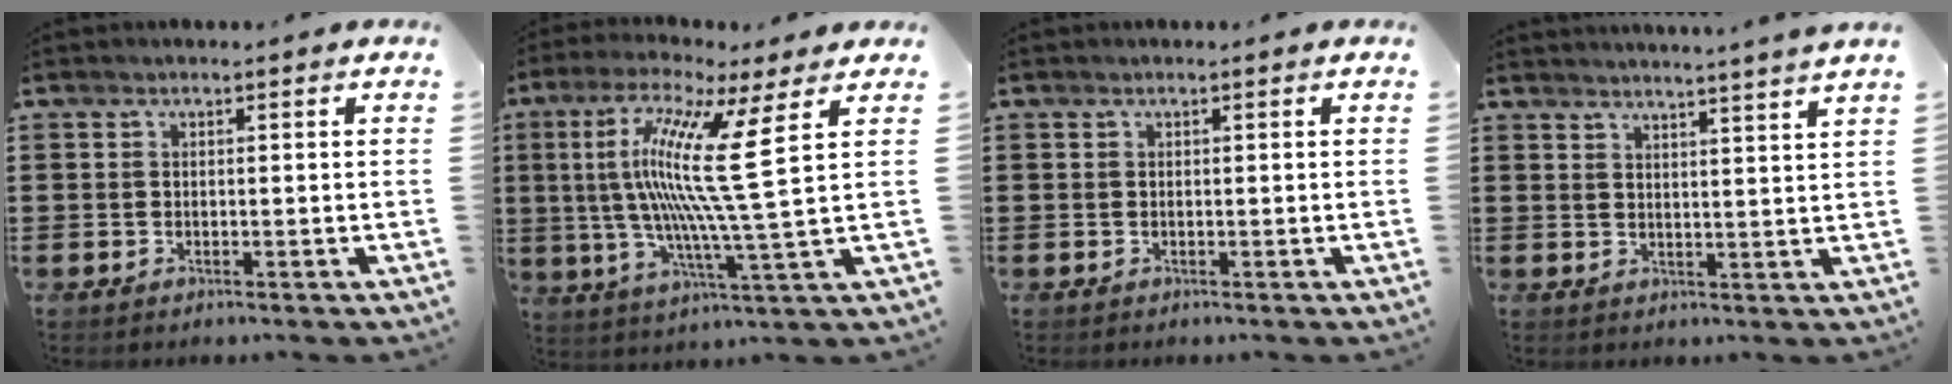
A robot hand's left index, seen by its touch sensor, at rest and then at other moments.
{"total": 14.0, "force": [3.6, -0.6, 13.5], "torque": [-0.292, -0.022, 0.042]}
{"total": 0.0}
{"total": 3.2, "force": [2.9, -1.2, 0.4], "torque": [-0.017, -0.020, 0.050]}